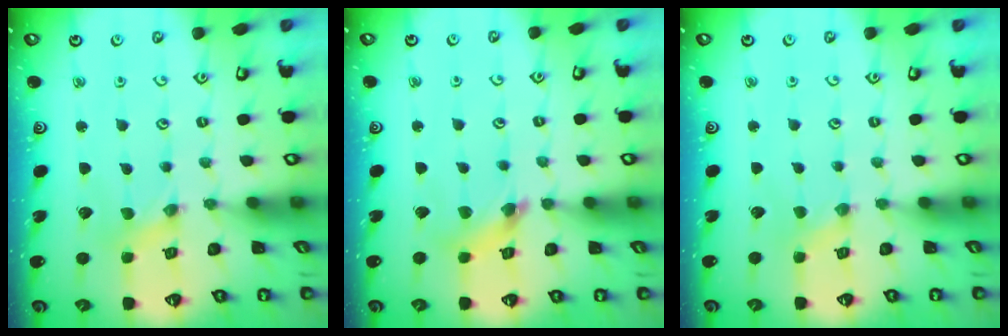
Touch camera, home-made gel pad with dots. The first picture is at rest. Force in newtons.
{"total": 6.2, "press": 6.2, "slide": 0.7}
{"total": 0.0}